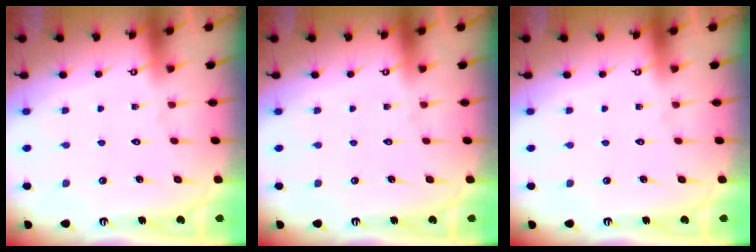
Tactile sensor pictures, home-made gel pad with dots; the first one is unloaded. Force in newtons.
{"total": 0.0}
{"total": 0.0}